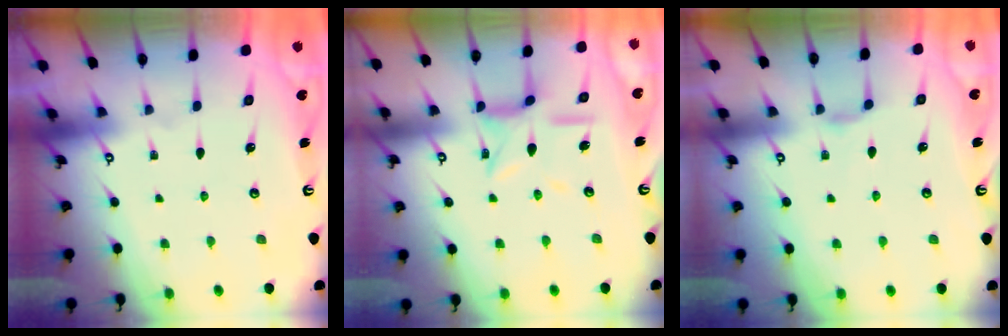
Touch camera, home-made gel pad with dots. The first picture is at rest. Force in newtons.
{"total": 9.8, "press": 9.8, "slide": 0.8}
{"total": 1.4, "press": 1.4, "slide": 0.3}